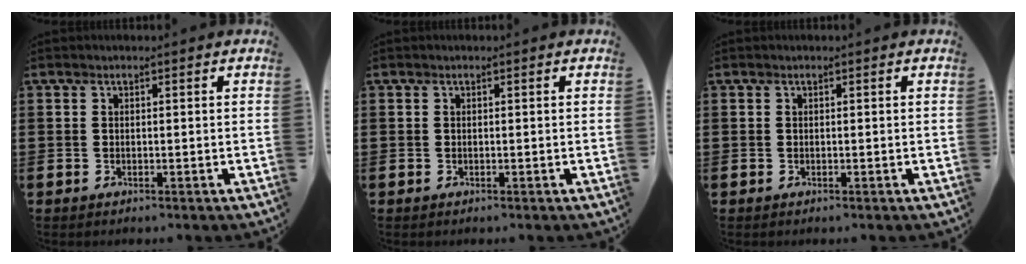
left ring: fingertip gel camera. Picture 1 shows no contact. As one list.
[{"total": 0.0}, {"total": 0.0}]